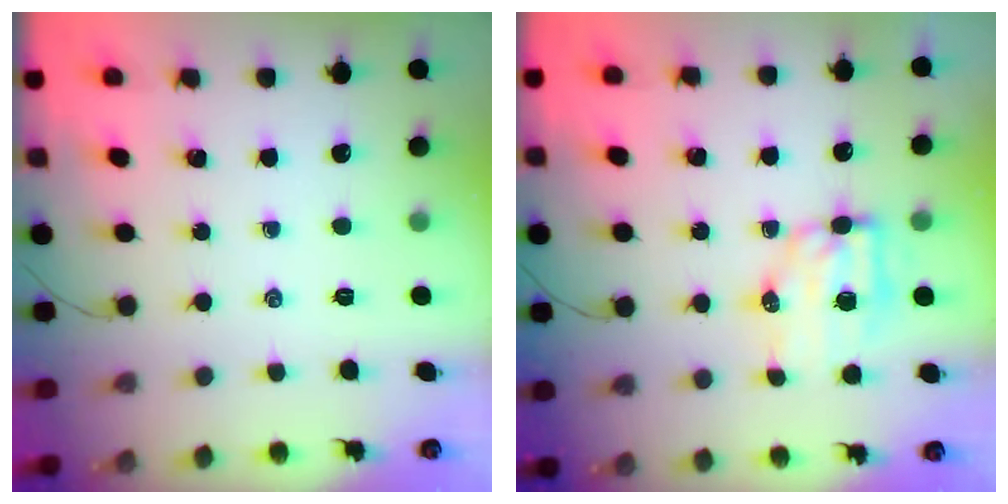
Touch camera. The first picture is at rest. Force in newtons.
{"total": 7.4, "press": 7.3, "slide": 0.7}